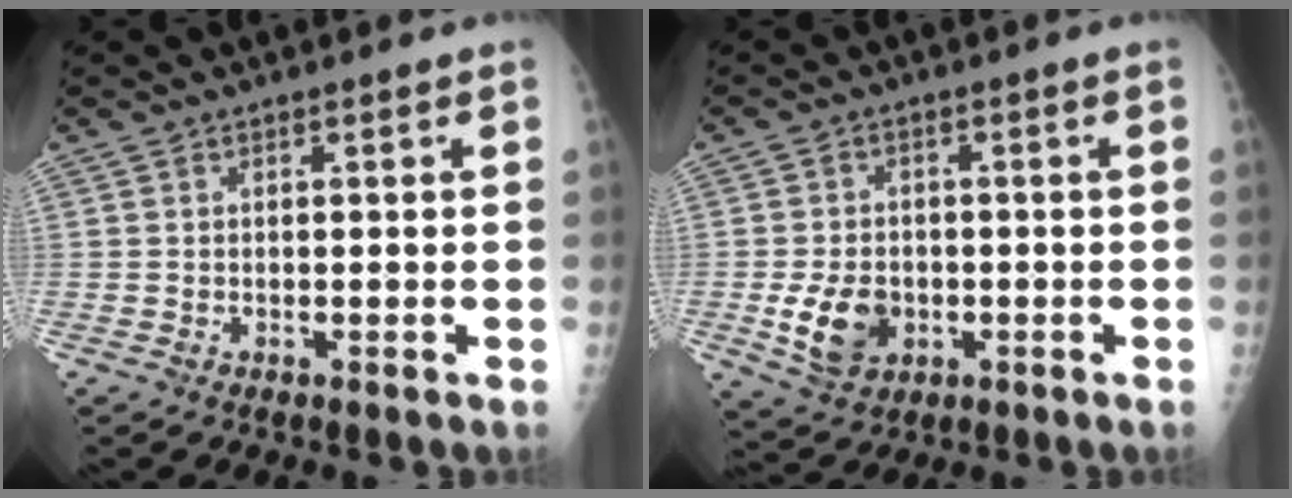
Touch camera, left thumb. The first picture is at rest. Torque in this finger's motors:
{"motor_torque": [0.56, 0.58, 0.80, 0.04, 0.06]}